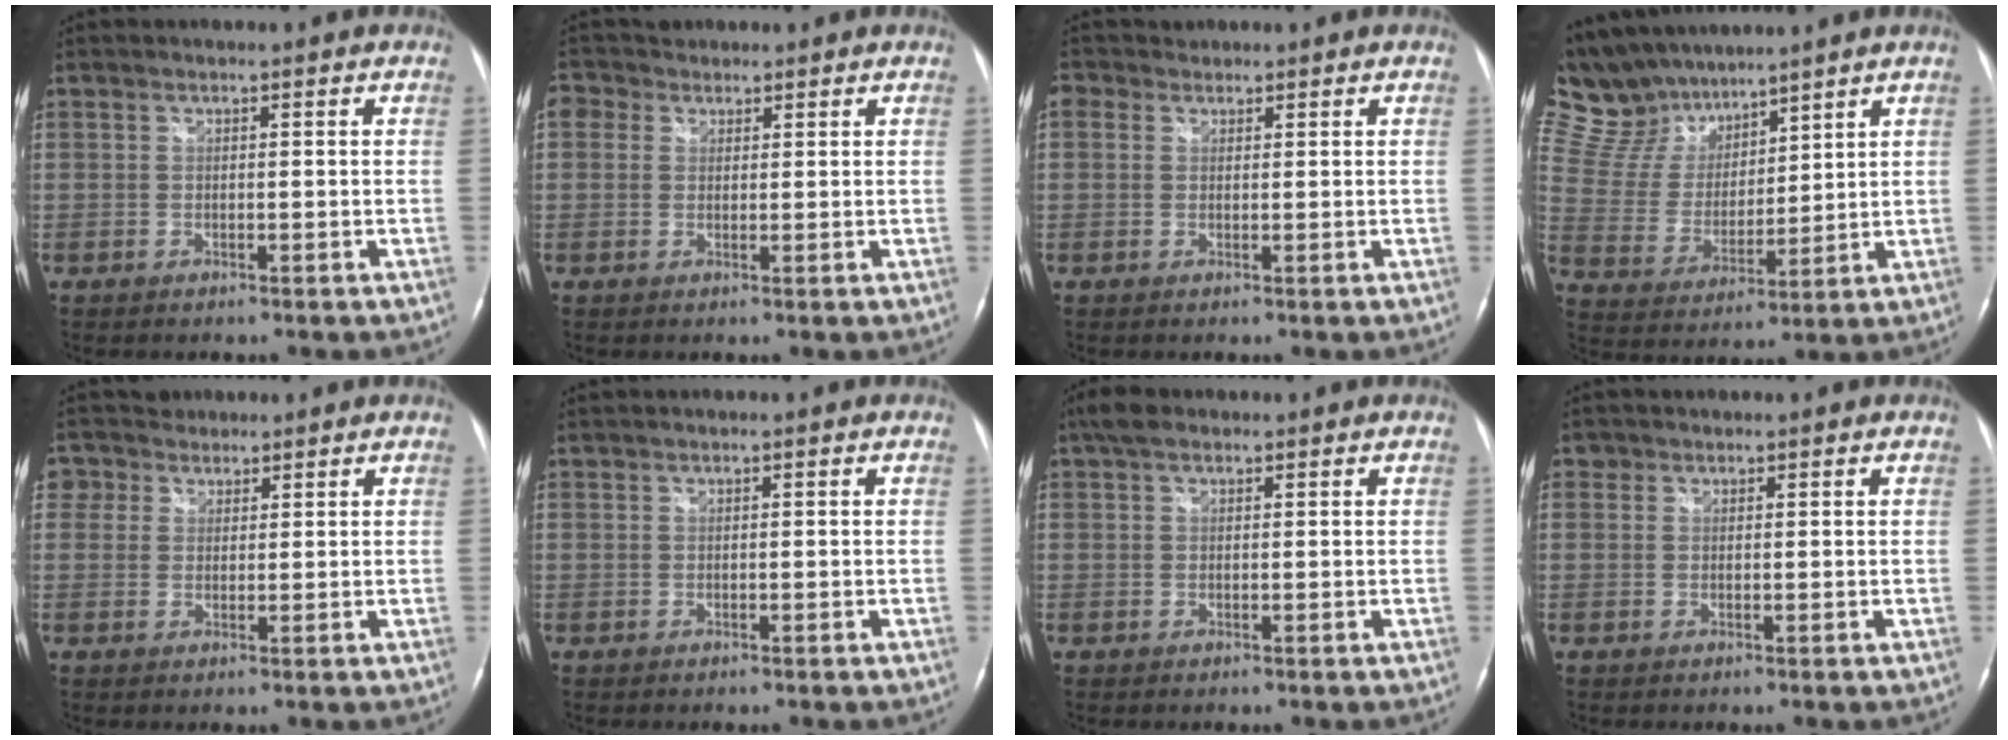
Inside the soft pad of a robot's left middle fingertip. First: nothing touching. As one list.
[{"total": 3.1, "force": [1.7, 2.6, 0.4], "torque": [-0.013, 0.018, 0.027]}, {"total": 2.5, "force": [1.3, 2.1, 0.4], "torque": [-0.011, 0.013, 0.023]}, {"total": 12.3, "force": [11.0, 4.5, 2.9], "torque": [-0.077, 0.025, 0.225]}, {"total": 3.5, "force": [2.3, 2.5, -0.6], "torque": [0.016, 0.013, 0.035]}, {"total": 0.0}, {"total": 3.1, "force": [2.1, 1.5, 1.6], "torque": [-0.036, 0.017, 0.037]}, {"total": 0.9, "force": [0.6, 0.8, -0.1], "torque": [0.010, -0.004, 0.005]}]